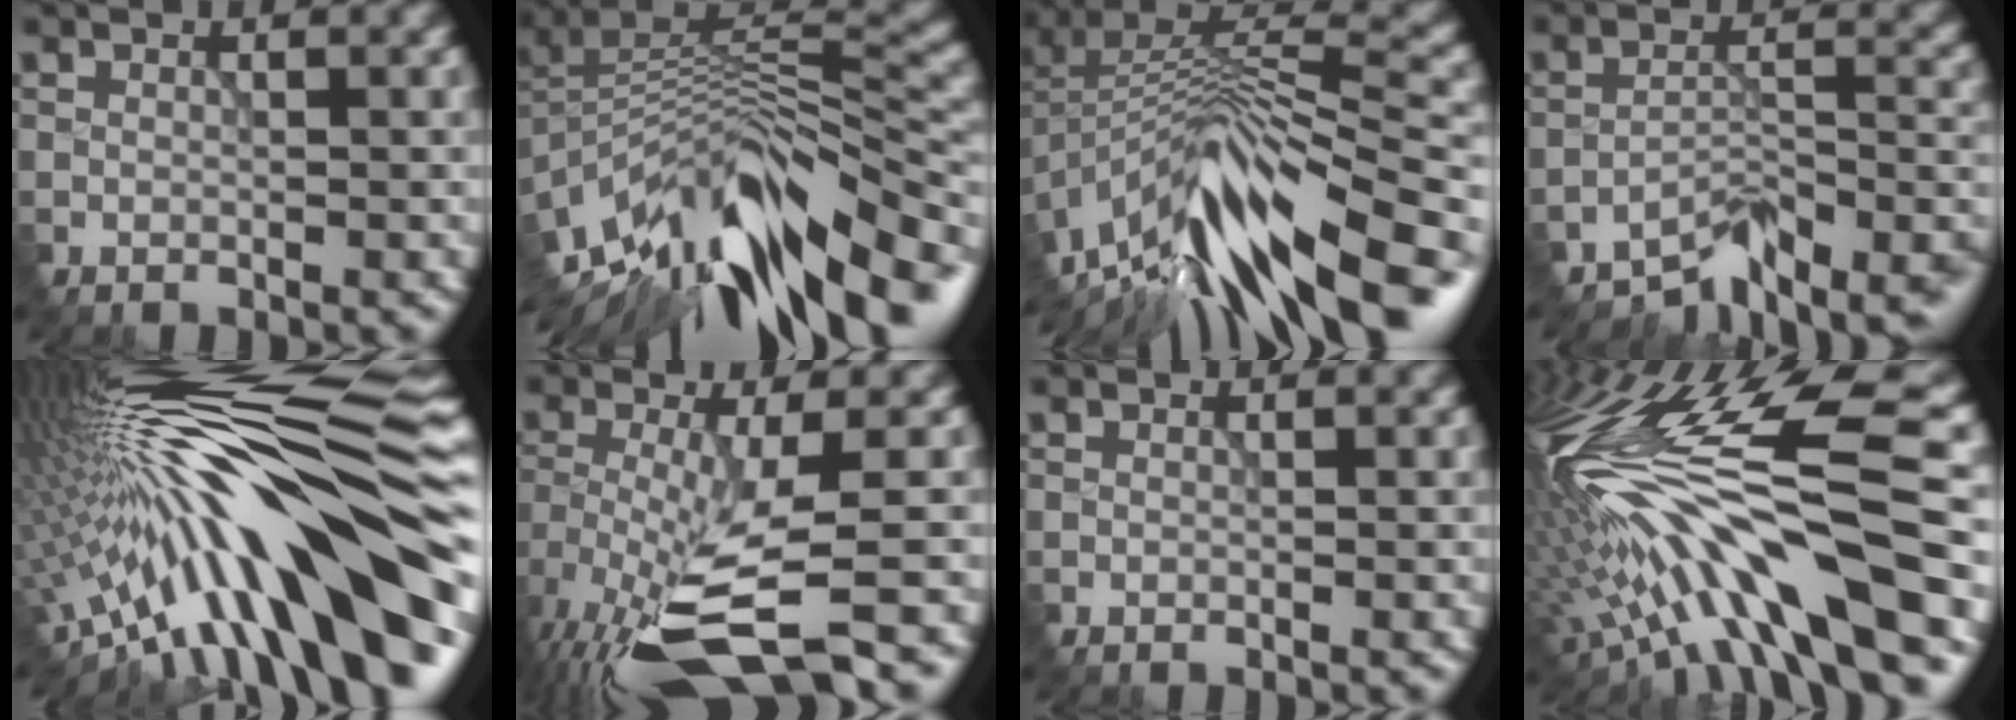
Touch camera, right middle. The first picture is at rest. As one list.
[{"total": 14.3, "force": [-8.0, 5.9, 10.3], "torque": [-0.196, 0.017, -0.138]}, {"total": 13.6, "force": [-8.4, 4.5, 9.6], "torque": [-0.194, 0.025, -0.145]}, {"total": 6.9, "force": [-6.1, 2.0, 2.6], "torque": [-0.038, 0.002, -0.104]}, {"total": 18.4, "force": [-2.1, 4.3, 17.7], "torque": [-0.235, 0.040, -0.053]}, {"total": 9.3, "force": [-5.7, 1.9, 7.1], "torque": [-0.160, -0.014, -0.100]}, {"total": 0.0}, {"total": 14.1, "force": [-2.9, 3.4, 13.4], "torque": [-0.256, 0.025, -0.041]}]